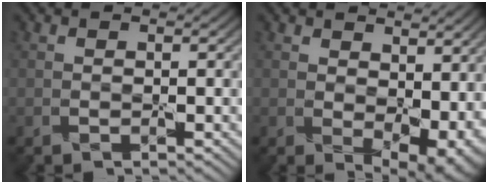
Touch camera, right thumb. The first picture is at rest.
{"total": 8.4, "force": [1.5, 5.2, 6.5], "torque": [-0.103, -0.028, 0.047]}